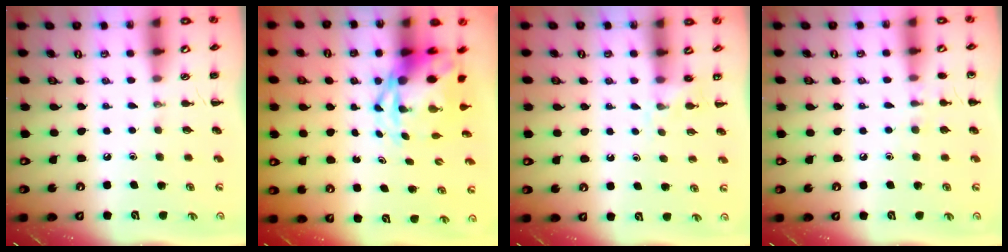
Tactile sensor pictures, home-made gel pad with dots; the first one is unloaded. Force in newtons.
{"total": 6.0, "press": 5.9, "slide": 1.4}
{"total": 3.8, "press": 3.7, "slide": 1.1}
{"total": 5.9, "press": 5.7, "slide": 1.4}